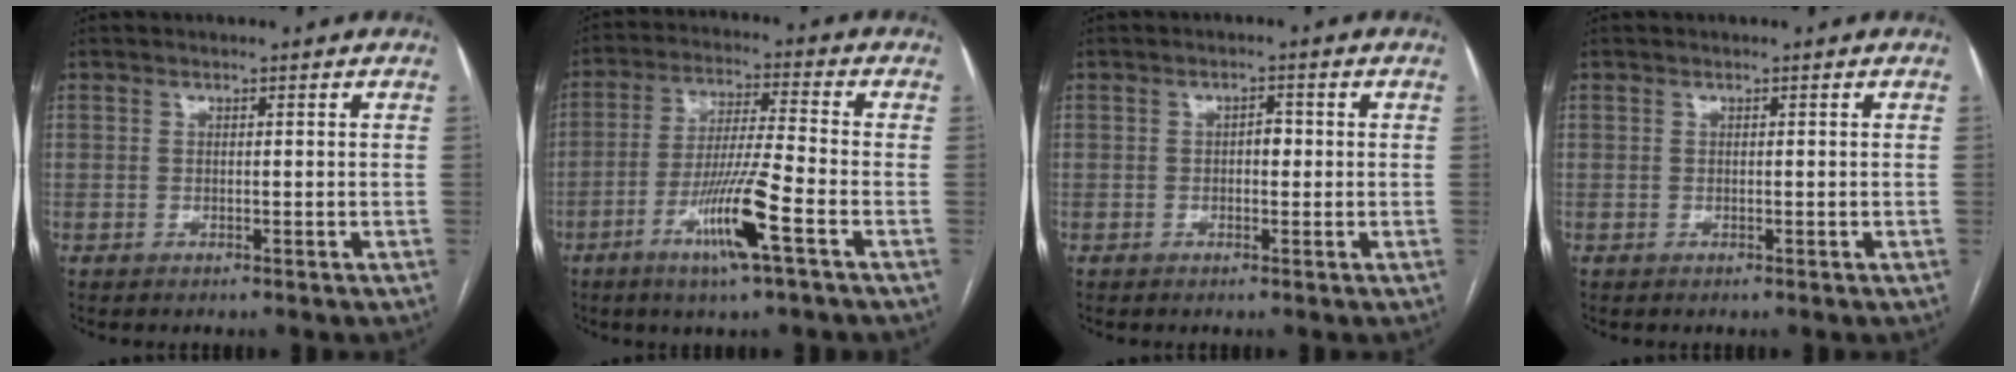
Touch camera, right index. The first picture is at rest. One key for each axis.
{"total": 10.8, "fx": -4.9, "fy": -0.3, "fz": 9.6, "tx": -0.184, "ty": -0.011, "tz": -0.094}
{"total": 1.8, "fx": -0.1, "fy": 1.0, "fz": 1.5, "tx": -0.018, "ty": 0.007, "tz": -0.003}
{"total": 0.0}